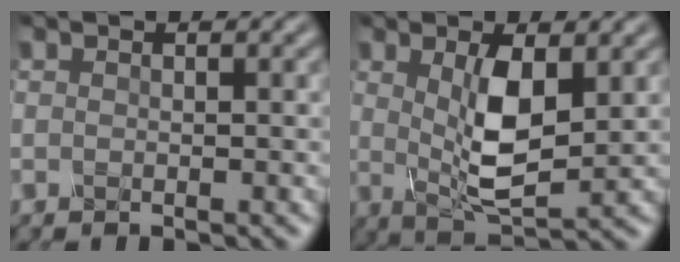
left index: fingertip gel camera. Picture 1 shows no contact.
{"total": 5.0, "force": [1.0, 1.7, 4.6], "torque": [-0.093, -0.004, 0.021]}